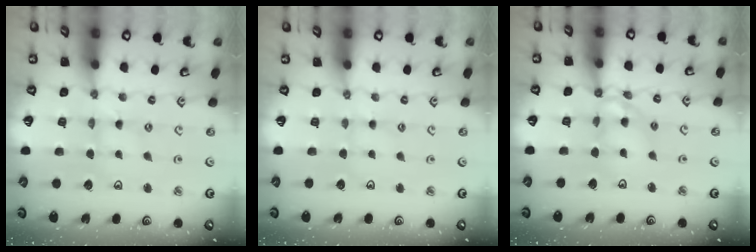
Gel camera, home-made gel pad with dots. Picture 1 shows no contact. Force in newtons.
{"total": 1.5, "press": 1.4, "slide": 0.3}
{"total": 11.2, "press": 11.1, "slide": 1.2}